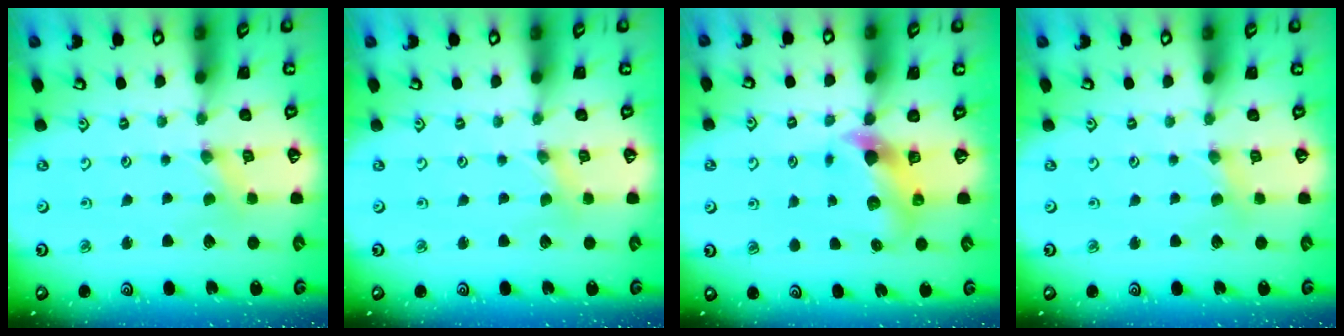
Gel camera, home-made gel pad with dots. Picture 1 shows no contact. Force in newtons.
{"total": 0.0}
{"total": 7.0, "press": 6.9, "slide": 1.0}
{"total": 2.8, "press": 2.8, "slide": 0.4}